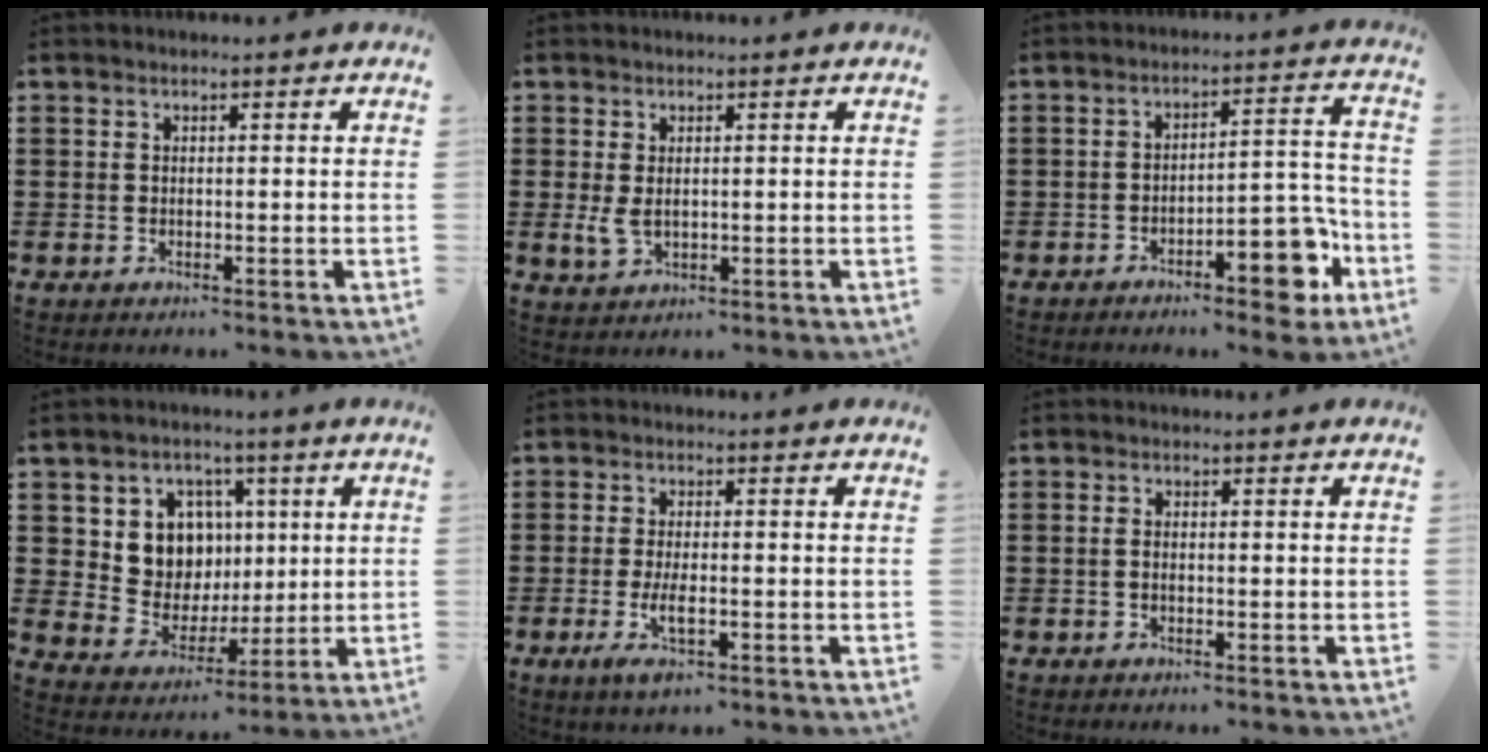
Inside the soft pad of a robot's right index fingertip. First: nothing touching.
{"total": 2.9, "force": [0.1, 1.7, 2.3], "torque": [-0.060, -0.001, -0.002]}
{"total": 8.6, "force": [-5.3, 2.6, 6.2], "torque": [-0.072, 0.003, -0.093]}
{"total": 9.0, "force": [2.9, 8.1, 2.6], "torque": [-0.082, -0.003, 0.058]}
{"total": 4.7, "force": [-1.5, 1.3, 4.2], "torque": [-0.090, -0.011, -0.030]}
{"total": 1.0, "force": [-0.4, 0.4, 0.9], "torque": [-0.025, -0.004, -0.009]}